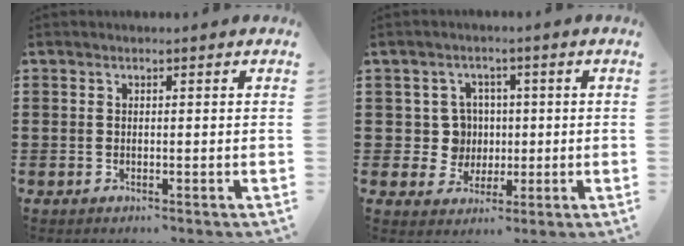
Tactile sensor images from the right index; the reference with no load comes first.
{"total": 5.4, "force": [0.3, 5.1, 1.9], "torque": [-0.051, 0.013, 0.004]}